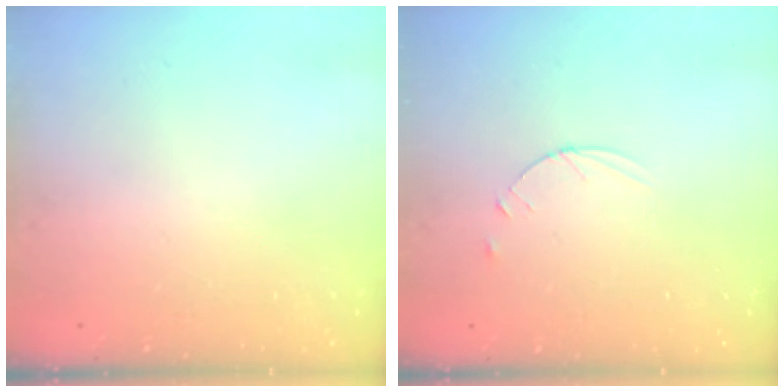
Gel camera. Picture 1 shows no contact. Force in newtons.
{"total": 4.5, "press": 4.4, "slide": 0.4}